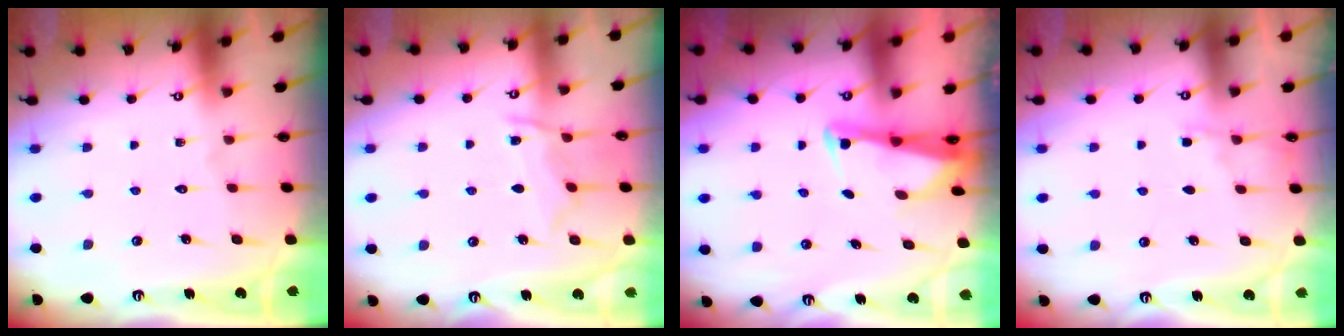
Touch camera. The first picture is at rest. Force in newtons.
{"total": 8.3, "press": 8.3, "slide": 0.8}
{"total": 2.4, "press": 2.4, "slide": 0.5}
{"total": 2.2, "press": 2.2, "slide": 0.4}